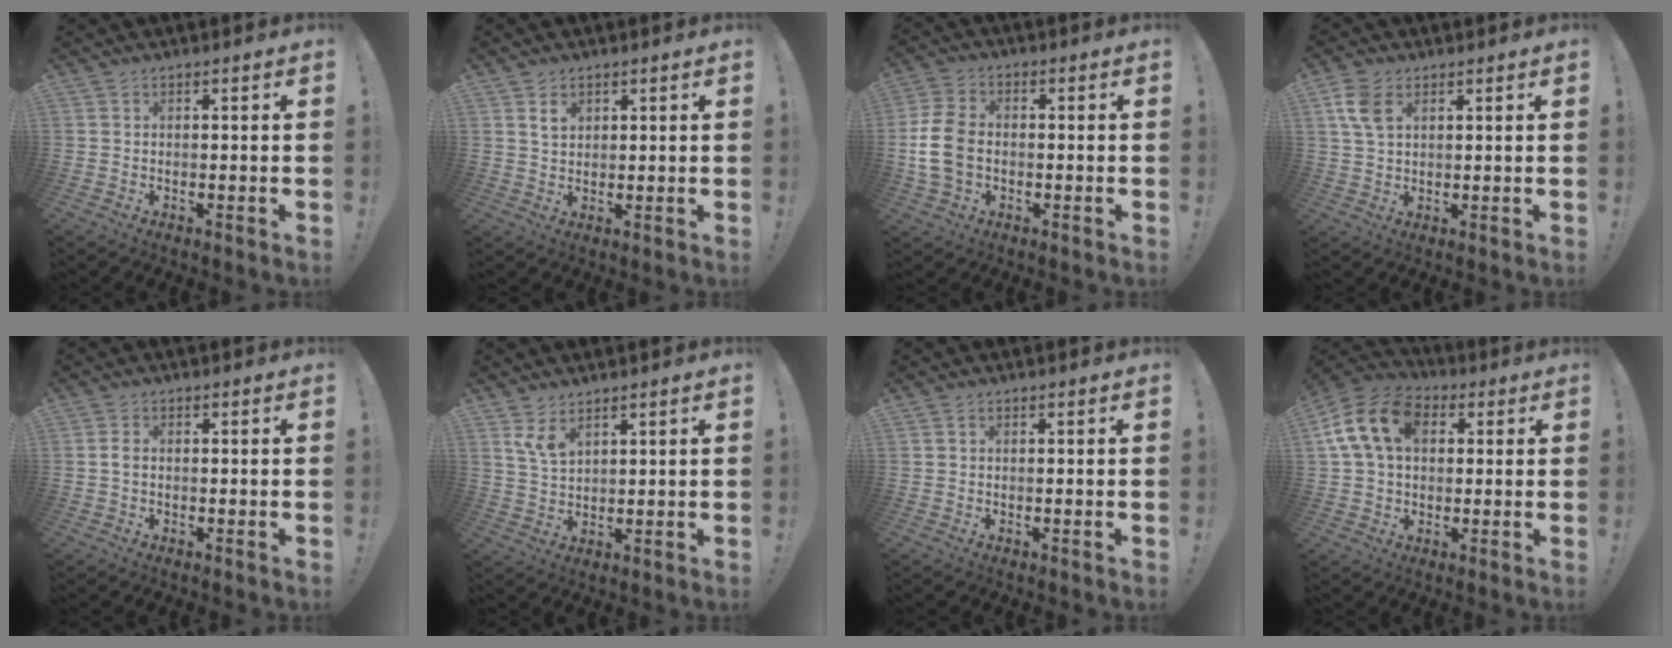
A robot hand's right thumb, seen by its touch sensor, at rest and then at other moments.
{"total": 3.7, "force": [1.9, 2.5, 2.0], "torque": [-0.023, -0.005, 0.032]}
{"total": 11.4, "force": [-1.6, 8.2, 7.7], "torque": [-0.156, 0.013, -0.023]}
{"total": 7.2, "force": [3.1, 4.5, 4.7], "torque": [-0.089, -0.002, 0.060]}
{"total": 1.6, "force": [-0.3, 1.0, 1.2], "torque": [-0.029, 0.008, -0.003]}
{"total": 5.8, "force": [4.0, 2.7, 3.3], "torque": [-0.055, -0.021, 0.075]}
{"total": 0.0}
{"total": 16.4, "force": [4.7, 11.5, 10.7], "torque": [-0.188, 0.002, 0.092]}